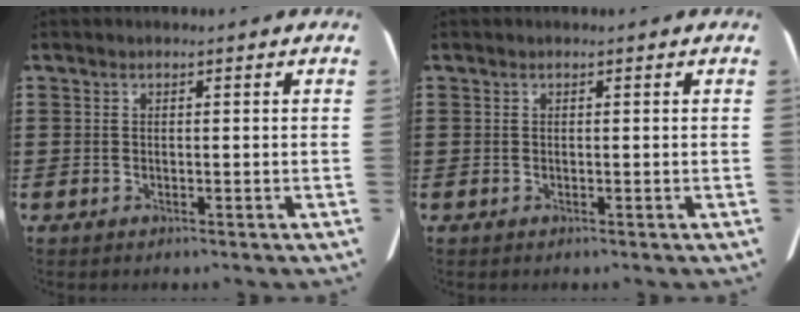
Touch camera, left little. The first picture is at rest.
{"total": 0.0}